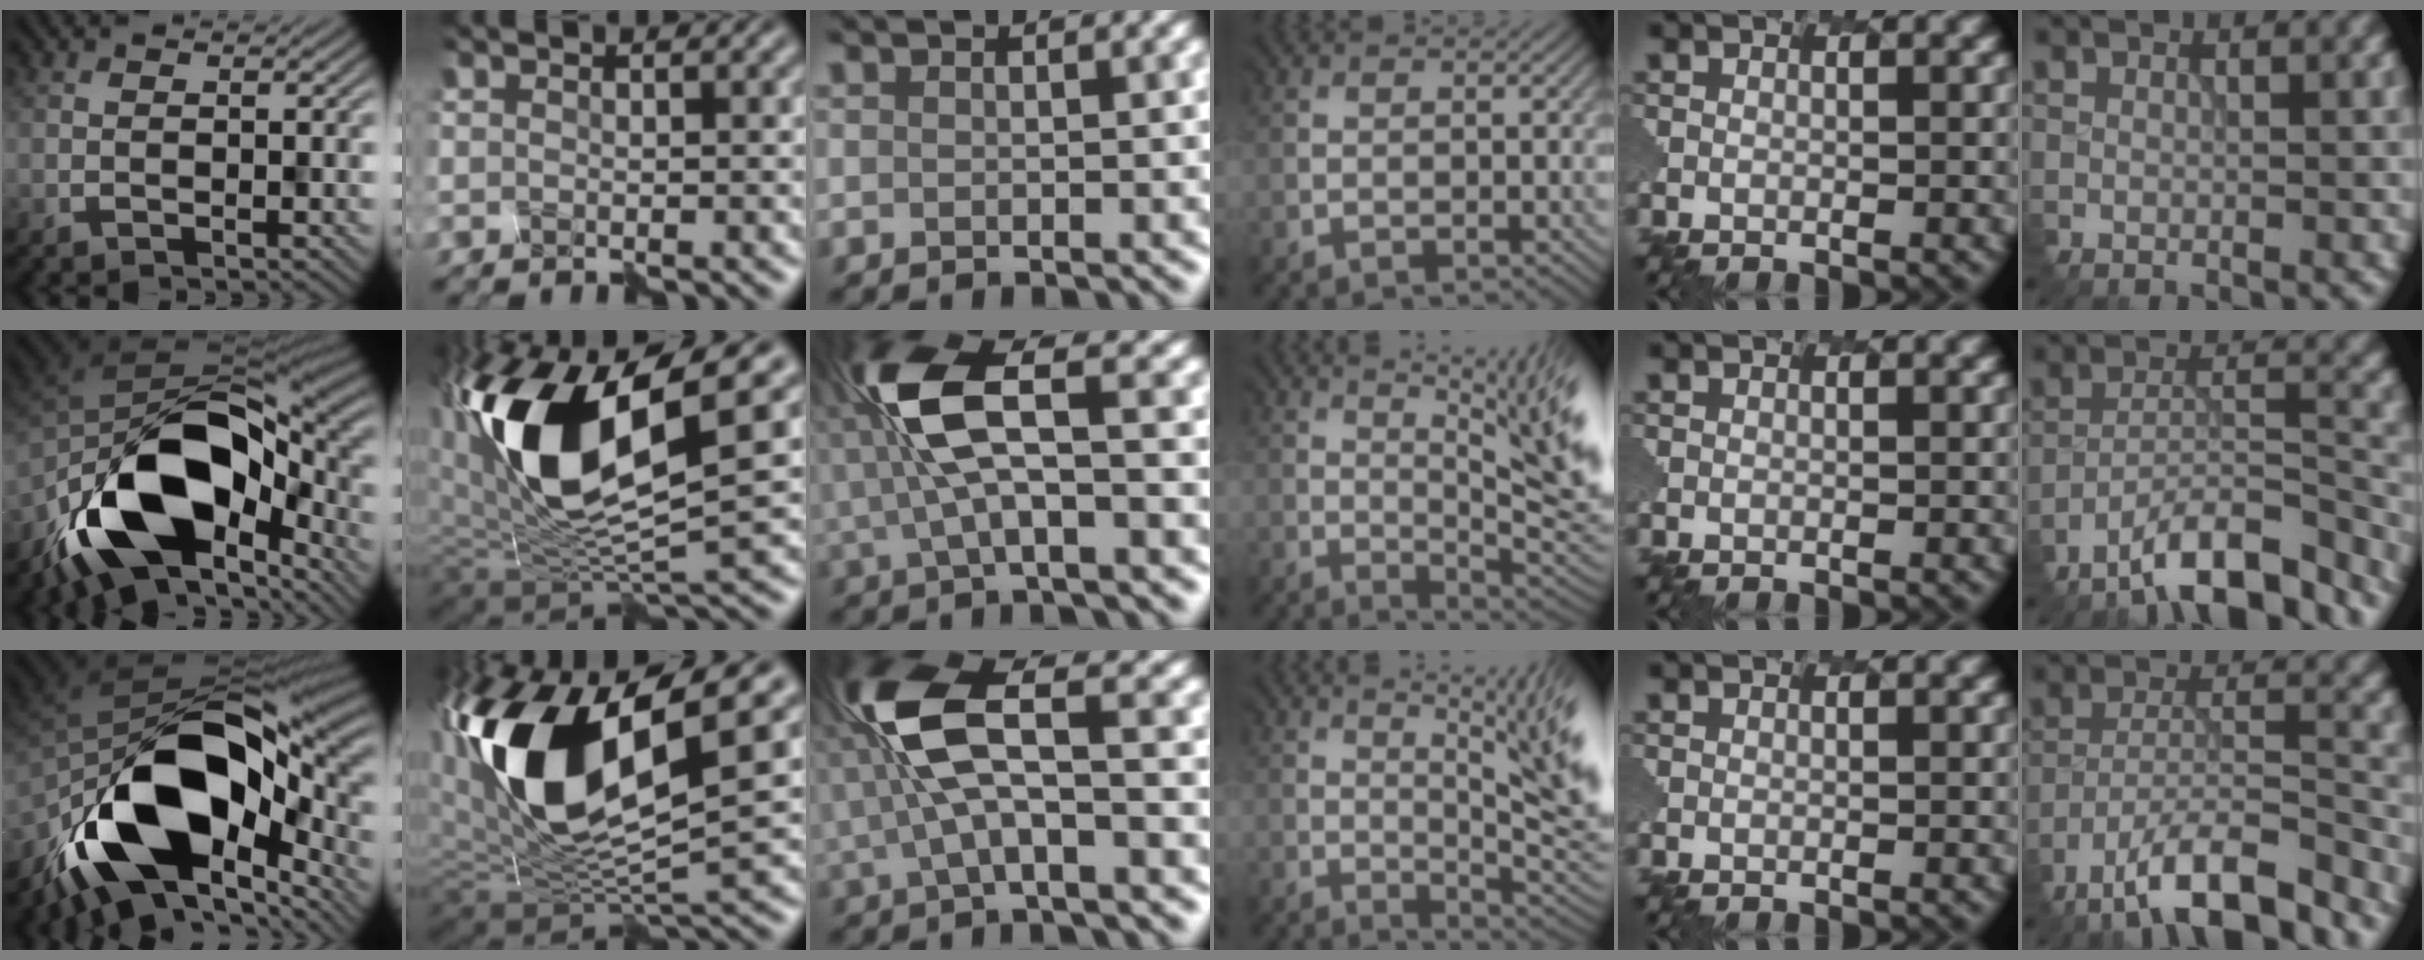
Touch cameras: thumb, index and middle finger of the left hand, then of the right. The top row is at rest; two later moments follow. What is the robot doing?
{"motion": "disassemble", "object": "spray bottle"}